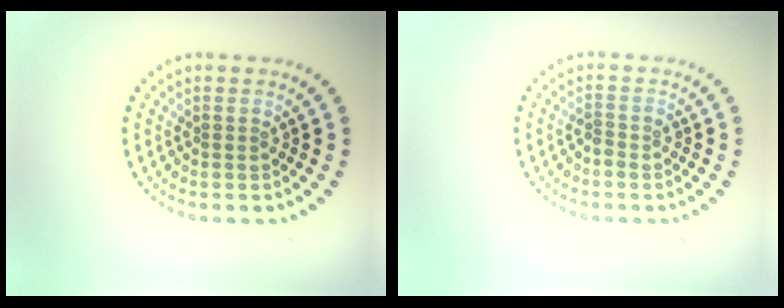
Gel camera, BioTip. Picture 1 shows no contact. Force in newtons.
{"total": 1.1, "press": 0.8, "slide": 0.7}